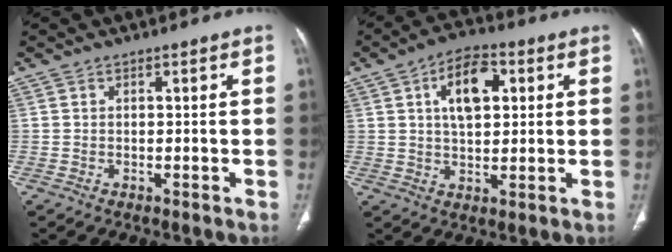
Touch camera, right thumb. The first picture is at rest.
{"total": 10.0, "force": [3.0, 5.4, 7.9], "torque": [-0.111, 0.004, 0.045]}